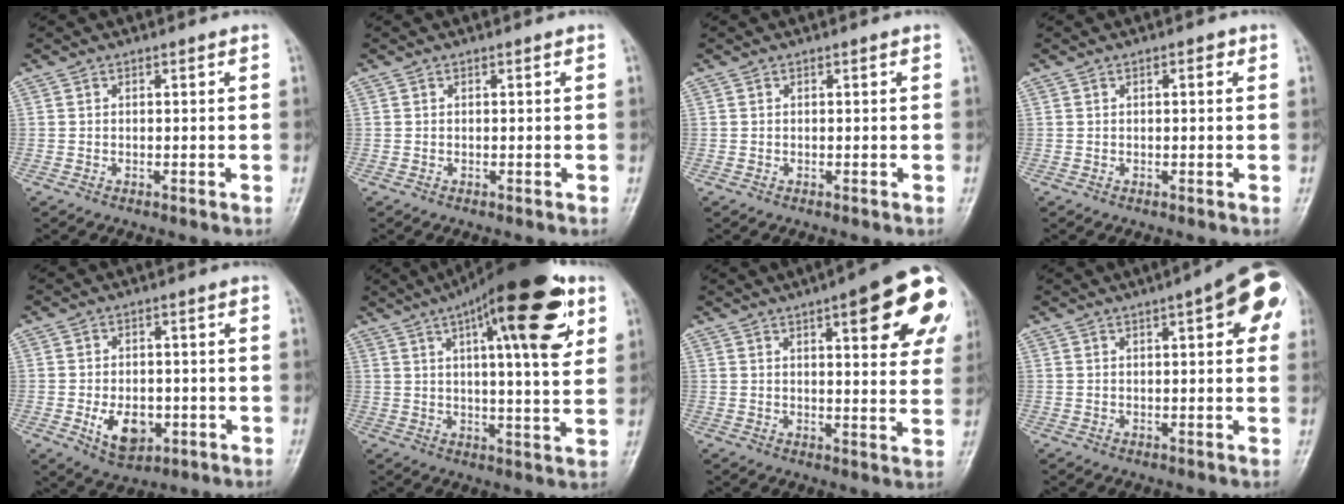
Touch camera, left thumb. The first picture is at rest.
{"total": 0.0}
{"total": 0.0}
{"total": 1.4, "force": [0.5, 0.6, 1.1], "torque": [-0.014, 0.002, 0.004]}
{"total": 7.9, "force": [-2.3, 5.1, 5.6], "torque": [-0.073, 0.005, -0.026]}
{"total": 21.5, "force": [9.4, 5.8, 18.5], "torque": [-0.254, -0.012, 0.131]}
{"total": 18.8, "force": [7.7, 5.6, 16.1], "torque": [-0.175, -0.013, 0.089]}
{"total": 10.8, "force": [4.0, 3.2, 9.5], "torque": [-0.096, 0.009, 0.040]}